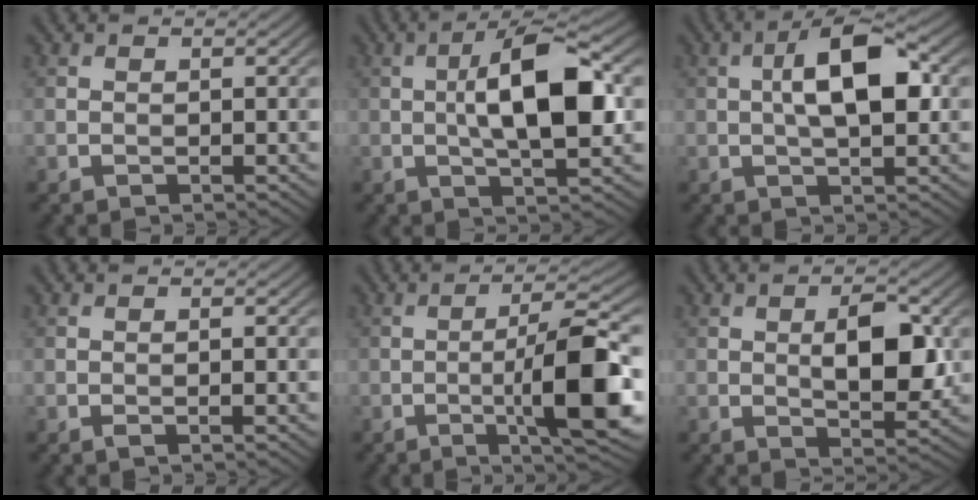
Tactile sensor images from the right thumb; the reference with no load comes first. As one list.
[{"total": 10.9, "force": [0.5, 3.4, 10.3], "torque": [-0.163, 0.011, 0.003]}, {"total": 8.8, "force": [1.0, 3.2, 8.1], "torque": [-0.136, 0.018, 0.009]}, {"total": 1.1, "force": [-0.3, 0.1, 1.0], "torque": [-0.018, -0.001, -0.007]}, {"total": 11.1, "force": [-2.7, 2.0, 10.6], "torque": [-0.161, 0.007, -0.048]}, {"total": 6.6, "force": [0.7, 2.9, 5.9], "torque": [-0.094, -0.002, 0.013]}]